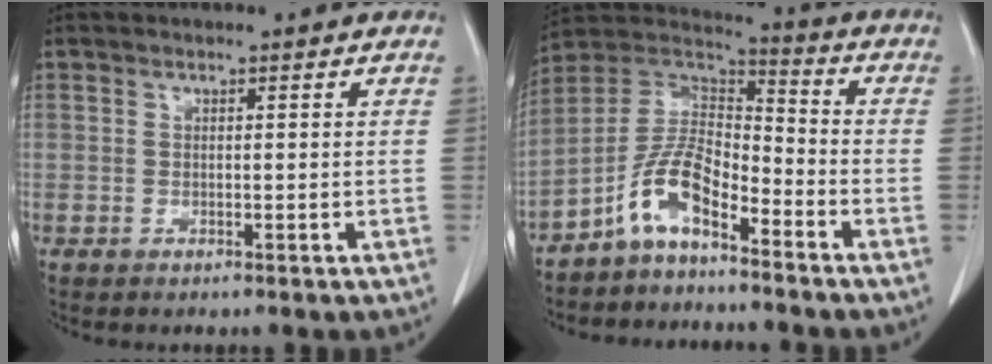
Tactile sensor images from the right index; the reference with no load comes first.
{"total": 9.2, "force": [-5.9, 3.2, 6.2], "torque": [-0.137, 0.028, -0.119]}